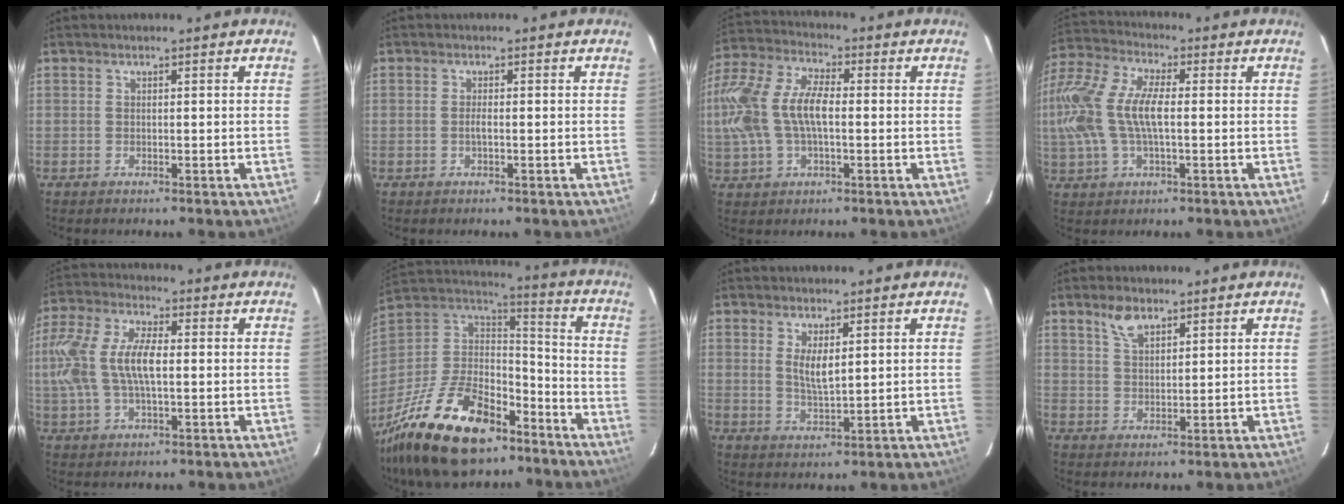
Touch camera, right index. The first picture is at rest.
{"total": 1.3, "force": [-0.4, 0.2, 1.2], "torque": [-0.024, 0.001, -0.007]}
{"total": 17.4, "force": [-0.3, 9.8, 14.4], "torque": [-0.312, 0.020, -0.005]}
{"total": 18.3, "force": [0.0, 9.0, 16.0], "torque": [-0.345, 0.014, -0.006]}
{"total": 14.4, "force": [0.3, 6.6, 12.8], "torque": [-0.268, 0.015, 0.005]}
{"total": 28.4, "force": [-18.7, 13.5, 16.6], "torque": [-0.344, -0.007, -0.303]}
{"total": 4.4, "force": [1.4, 1.6, 3.9], "torque": [-0.070, -0.005, 0.029]}
{"total": 4.5, "force": [3.1, 2.1, 2.5], "torque": [-0.045, 0.008, 0.058]}